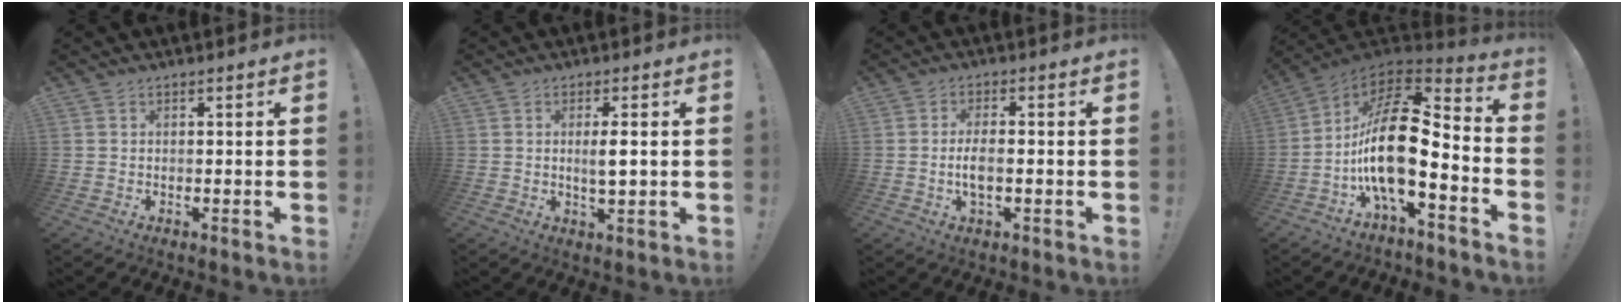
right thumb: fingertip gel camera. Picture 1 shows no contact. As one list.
[{"total": 4.0, "force": [0.6, 0.8, 3.8], "torque": [-0.056, -0.008, 0.006]}, {"total": 4.8, "force": [-0.9, 1.8, 4.4], "torque": [-0.095, 0.002, -0.016]}, {"total": 21.1, "force": [-3.3, 8.1, 19.2], "torque": [-0.388, 0.014, -0.059]}]